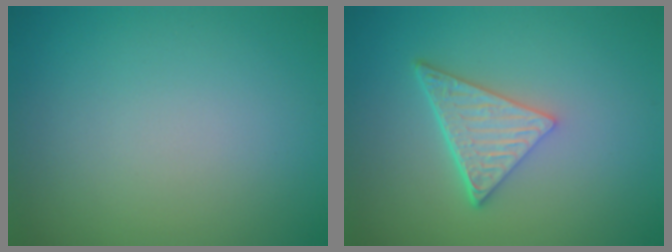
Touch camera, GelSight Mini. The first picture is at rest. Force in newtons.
{"total": 4.7, "press": 3.4, "slide": 3.3}